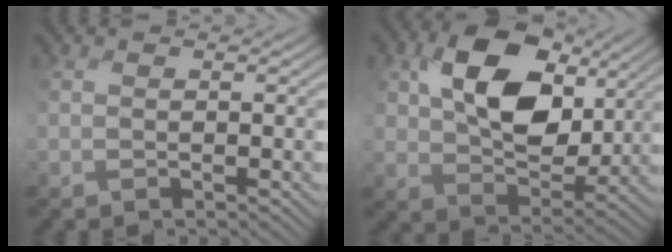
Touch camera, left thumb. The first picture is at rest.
{"total": 12.4, "force": [3.8, 8.4, 8.3], "torque": [-0.165, 0.009, 0.061]}